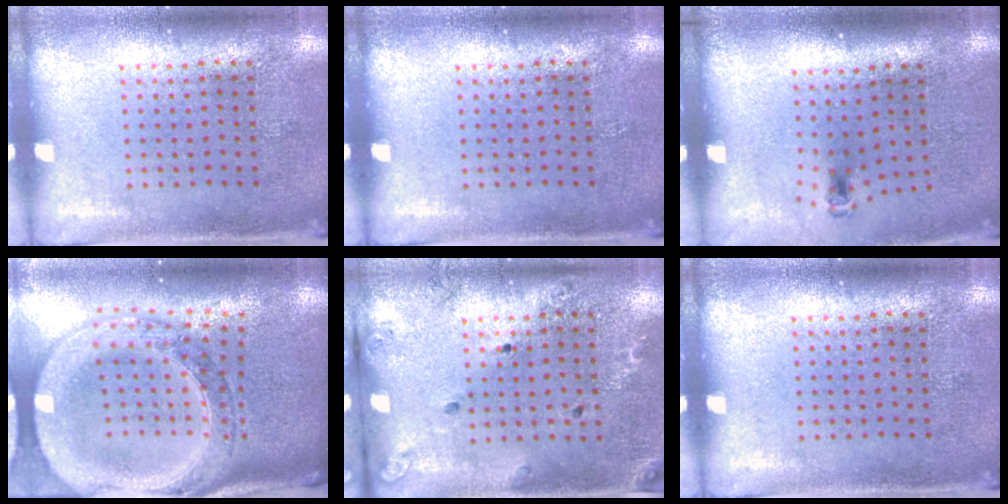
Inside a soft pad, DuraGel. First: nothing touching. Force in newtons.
{"total": 0.0}
{"total": 0.7, "press": 0.3, "slide": 0.6}
{"total": 3.9, "press": 3.1, "slide": 2.4}
{"total": 1.3, "press": 1.2, "slide": 0.4}
{"total": 0.0}